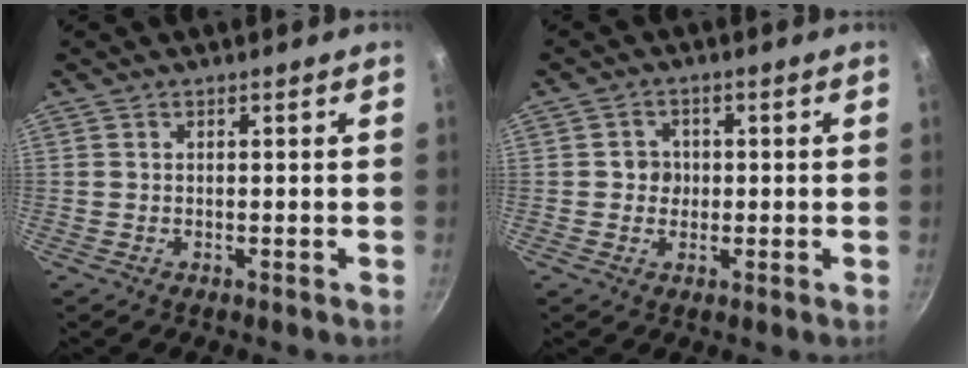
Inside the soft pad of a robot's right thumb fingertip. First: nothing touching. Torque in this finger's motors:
{"motor_torque": [-0.28, 0.48, 0.29, 0.10, -0.01]}